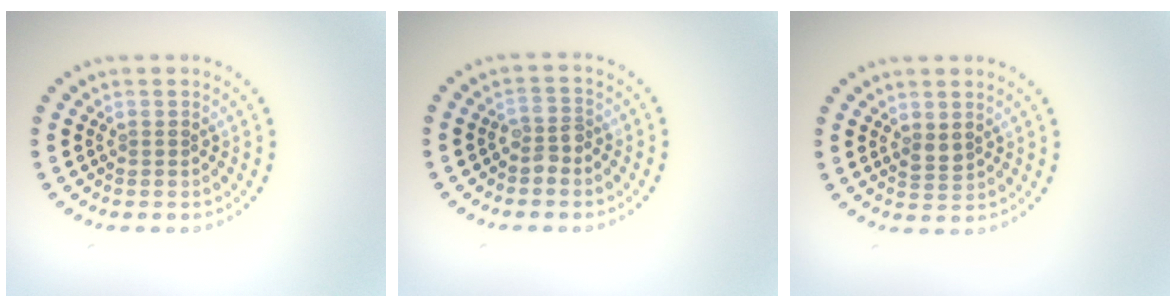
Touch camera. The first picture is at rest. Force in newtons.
{"total": 1.7, "press": 1.6, "slide": 0.6}
{"total": 1.2, "press": 1.1, "slide": 0.4}